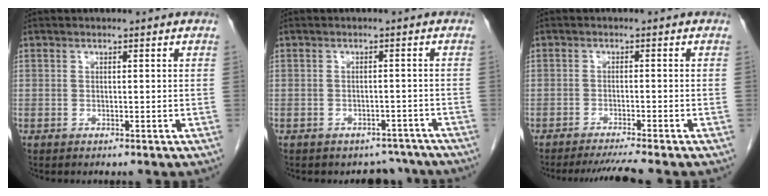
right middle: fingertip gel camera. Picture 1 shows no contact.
{"total": 5.1, "force": [-4.4, 2.6, -0.1], "torque": [0.014, 0.013, -0.049]}
{"total": 5.0, "force": [-4.4, -1.4, 1.9], "torque": [-0.028, -0.018, -0.069]}